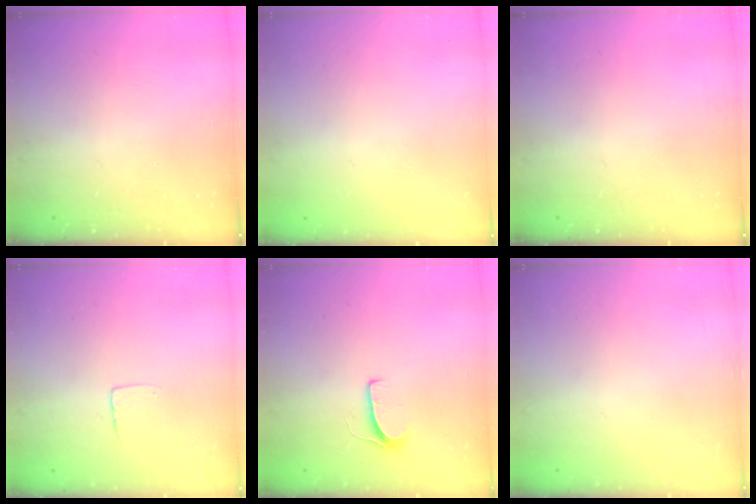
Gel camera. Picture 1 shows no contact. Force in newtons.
{"total": 0.0}
{"total": 0.0}
{"total": 4.5, "press": 4.5, "slide": 0.4}
{"total": 5.9, "press": 5.9, "slide": 0.4}
{"total": 0.0}